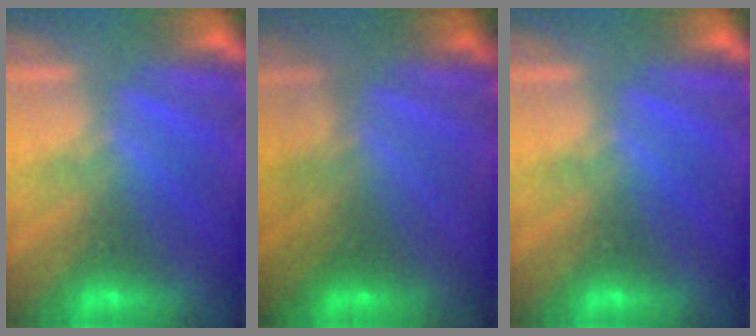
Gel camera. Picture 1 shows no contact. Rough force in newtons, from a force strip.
{"total": 2.6}
{"total": 0.0}